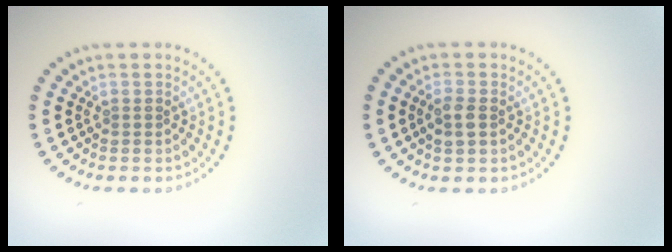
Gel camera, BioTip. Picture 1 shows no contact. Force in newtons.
{"total": 1.8, "press": 1.8, "slide": 0.2}